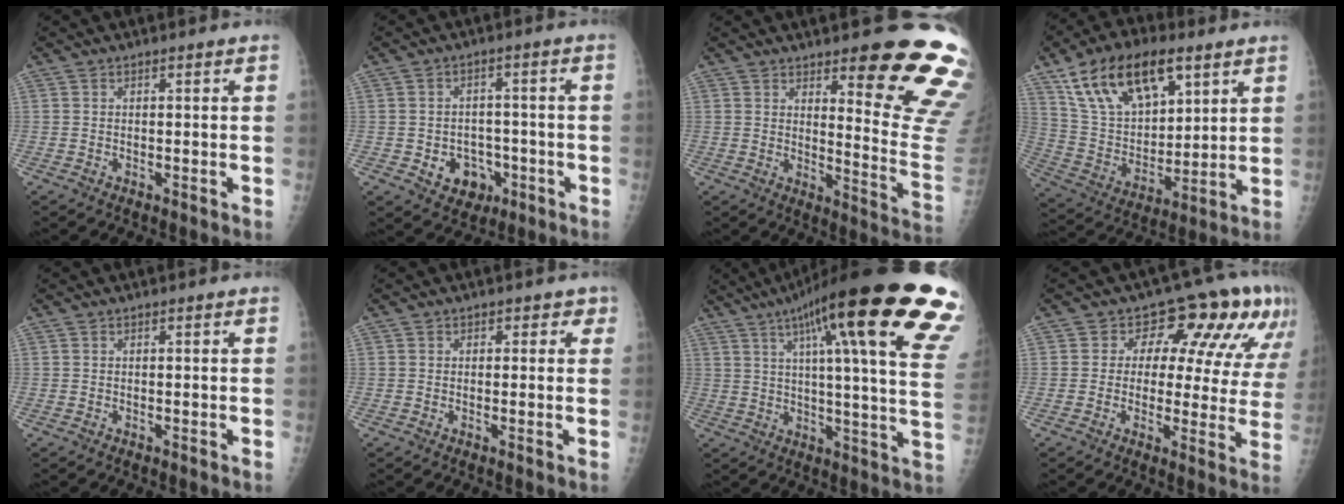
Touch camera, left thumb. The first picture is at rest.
{"total": 7.2, "force": [-2.6, 5.9, 3.1], "torque": [-0.016, 0.022, -0.030]}
{"total": 18.5, "force": [11.8, 3.8, 13.7], "torque": [-0.141, -0.091, 0.155]}
{"total": 20.2, "force": [11.0, 10.4, 13.3], "torque": [-0.202, -0.031, 0.209]}
{"total": 0.0}
{"total": 1.9, "force": [0.8, 1.7, 0.5], "torque": [0.027, 0.001, -0.001]}
{"total": 31.5, "force": [17.2, 5.0, 25.9], "torque": [-0.284, -0.027, 0.230]}
{"total": 14.8, "force": [6.9, 8.3, 10.2], "torque": [-0.079, -0.015, 0.070]}